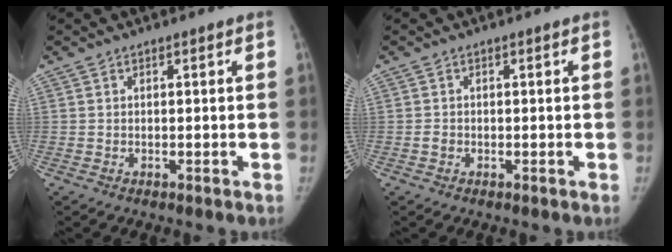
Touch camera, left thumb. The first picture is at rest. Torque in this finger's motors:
{"motor_torque": [0.09, 0.36, 0.14, -0.42, 0.03]}